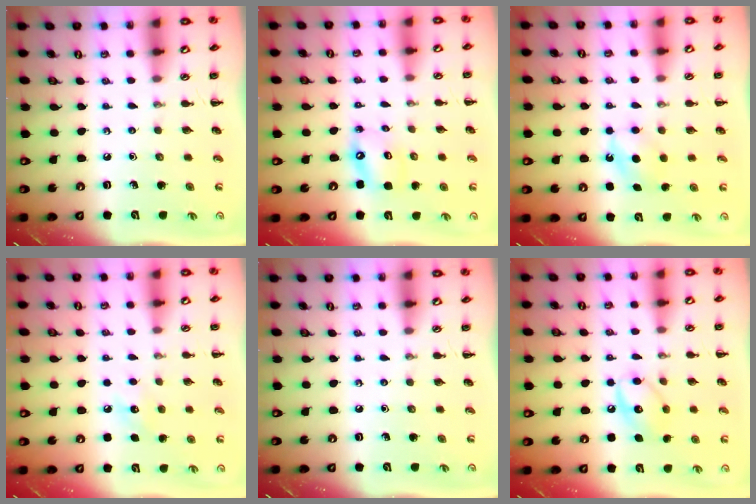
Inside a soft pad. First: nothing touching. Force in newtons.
{"total": 7.7, "press": 7.5, "slide": 1.8}
{"total": 5.6, "press": 5.4, "slide": 1.5}
{"total": 6.8, "press": 6.5, "slide": 1.7}
{"total": 0.0}
{"total": 10.7, "press": 10.6, "slide": 0.8}